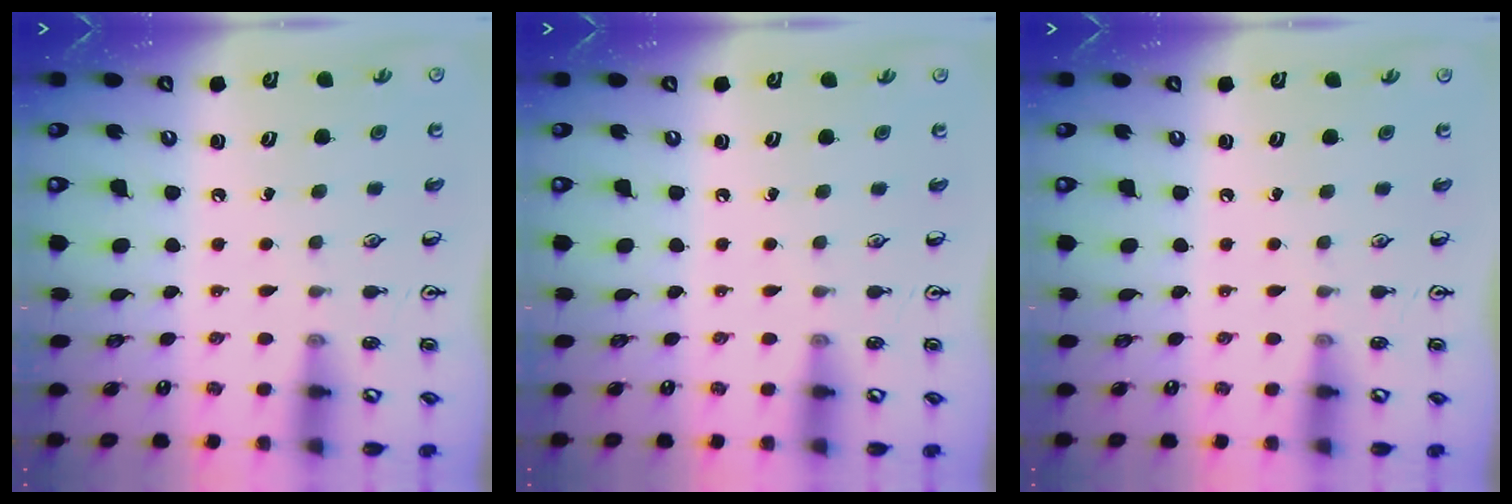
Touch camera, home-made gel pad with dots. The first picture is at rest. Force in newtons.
{"total": 0.0}
{"total": 0.0}